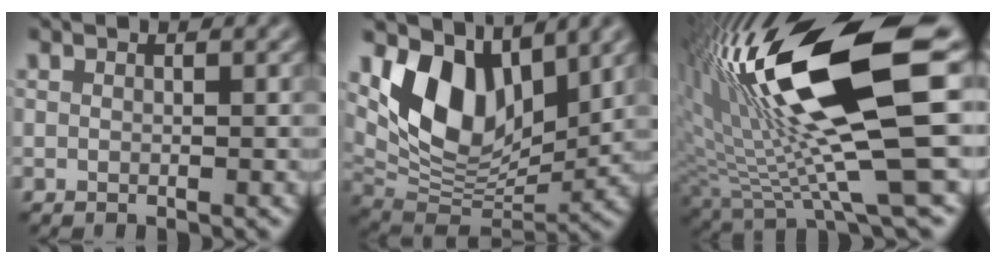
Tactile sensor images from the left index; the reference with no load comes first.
{"total": 9.1, "force": [4.2, 5.4, 6.0], "torque": [-0.116, -0.016, 0.077]}
{"total": 16.2, "force": [4.3, 3.9, 15.1], "torque": [-0.274, -0.006, 0.080]}